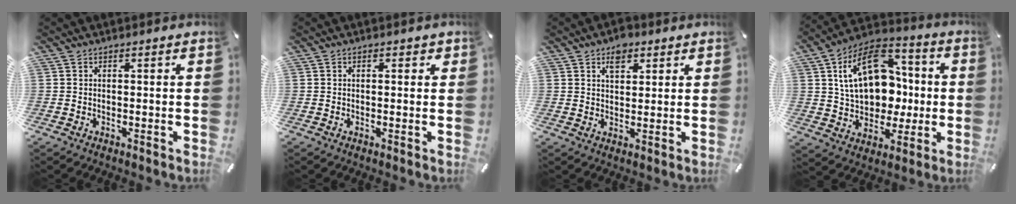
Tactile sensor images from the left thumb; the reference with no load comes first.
{"total": 1.2, "force": [0.2, 0.8, 0.8], "torque": [-0.009, 0.002, 0.001]}
{"total": 5.0, "force": [2.6, 3.2, 2.7], "torque": [-0.029, -0.005, 0.042]}
{"total": 19.9, "force": [2.8, 14.8, 13.1], "torque": [-0.234, 0.004, 0.056]}